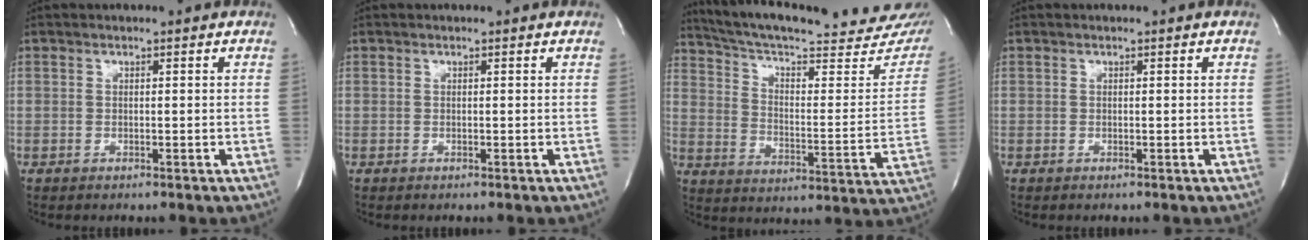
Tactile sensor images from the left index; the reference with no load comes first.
{"total": 0.0}
{"total": 28.6, "force": [25.7, 3.9, 11.9], "torque": [-0.191, -0.076, 0.335]}
{"total": 0.0}